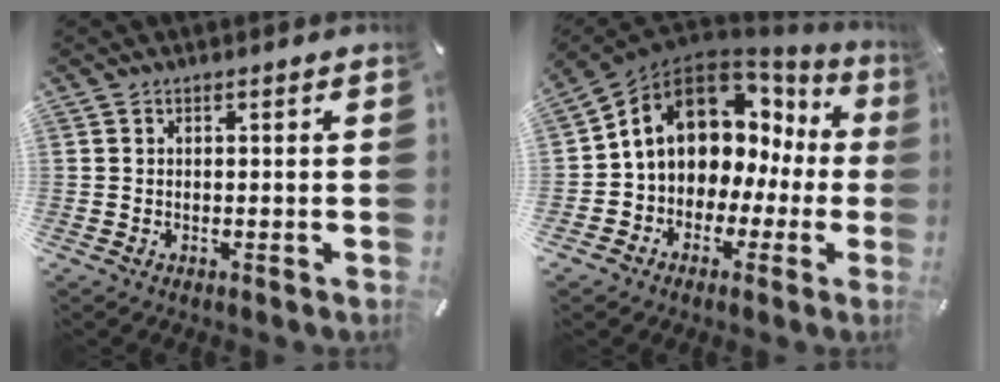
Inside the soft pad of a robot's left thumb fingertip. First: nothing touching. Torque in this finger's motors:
{"motor_torque": [1.04, 2.59, 2.16, 0.61, 0.58]}